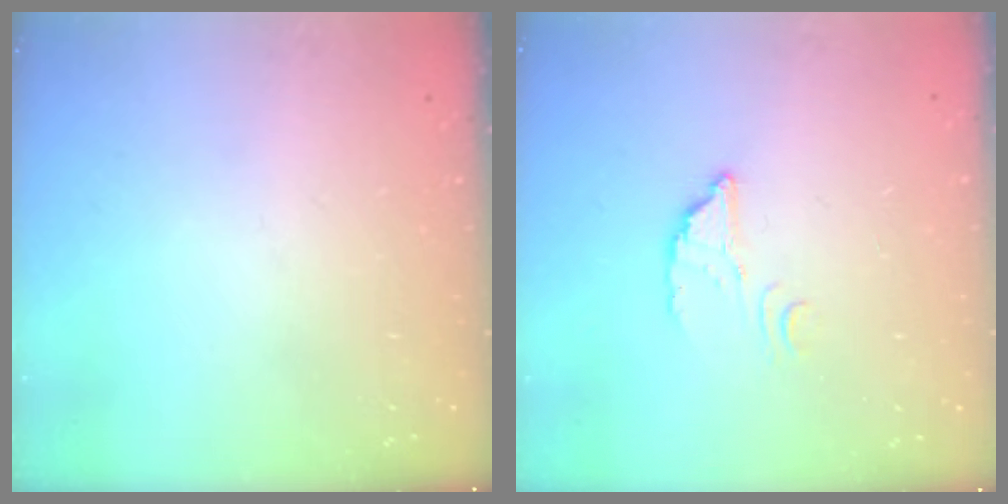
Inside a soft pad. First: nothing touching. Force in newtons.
{"total": 3.4, "press": 3.4, "slide": 0.2}